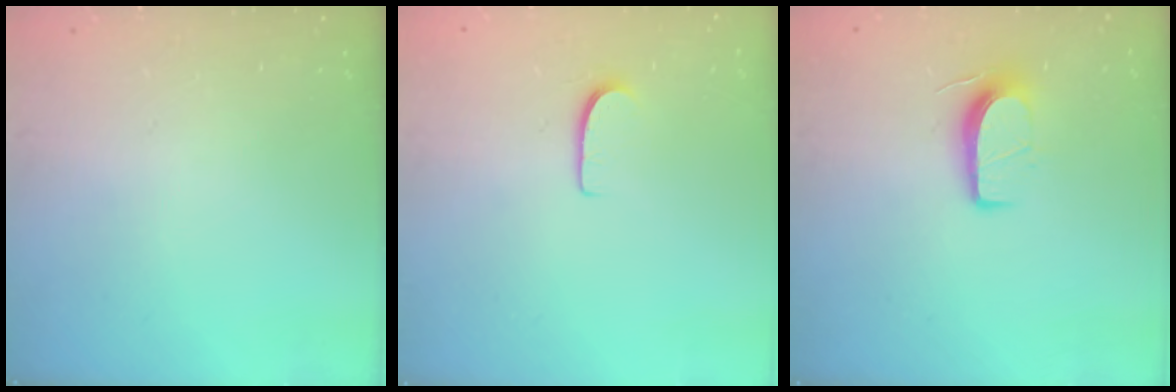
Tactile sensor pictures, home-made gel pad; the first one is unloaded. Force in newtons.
{"total": 5.1, "press": 5.1, "slide": 0.5}
{"total": 8.0, "press": 7.9, "slide": 1.0}